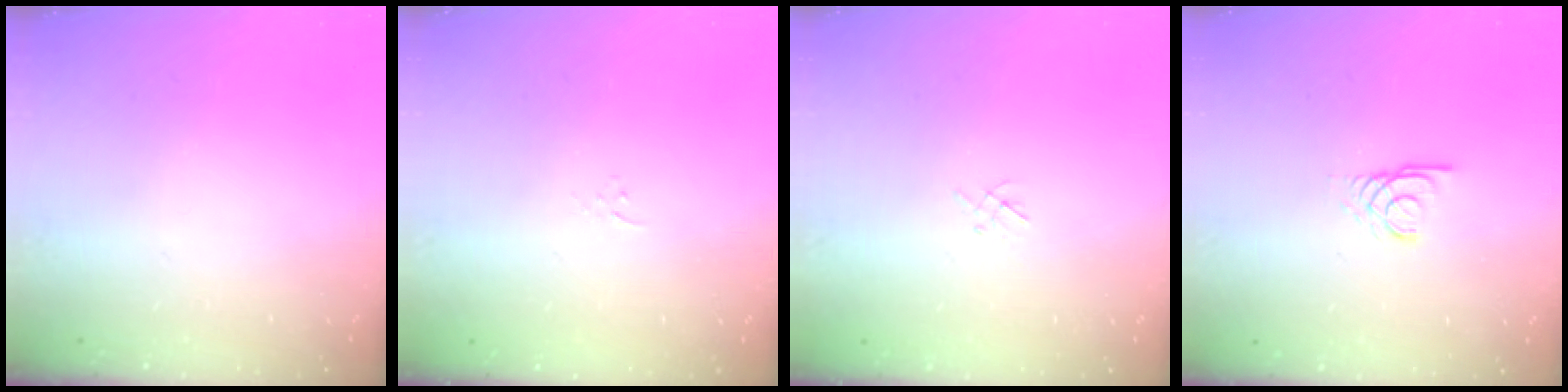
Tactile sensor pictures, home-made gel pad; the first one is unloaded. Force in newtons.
{"total": 2.3, "press": 2.3, "slide": 0.3}
{"total": 1.1, "press": 1.0, "slide": 0.4}
{"total": 2.2, "press": 2.1, "slide": 0.2}